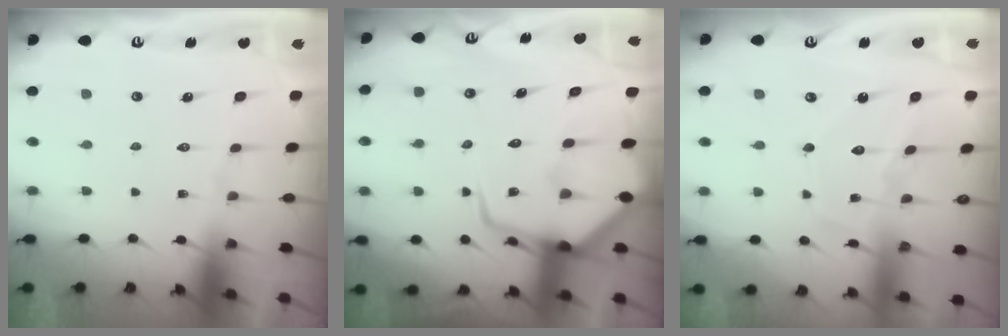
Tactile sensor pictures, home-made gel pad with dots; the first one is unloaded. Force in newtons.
{"total": 12.4, "press": 12.3, "slide": 1.3}
{"total": 10.4, "press": 10.4, "slide": 0.5}